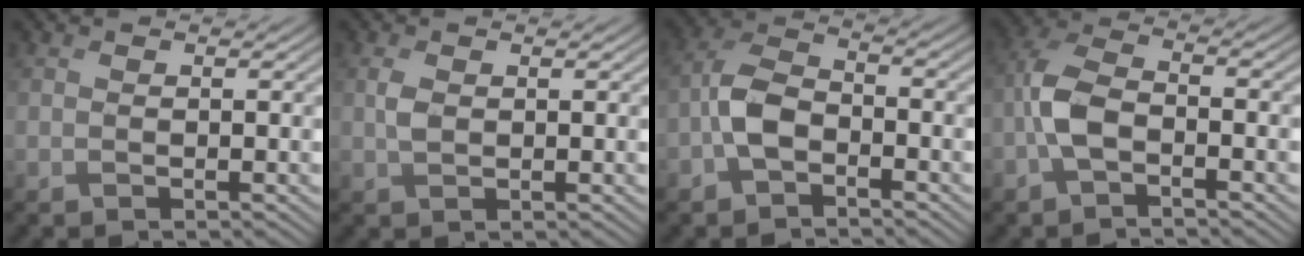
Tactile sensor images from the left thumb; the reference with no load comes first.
{"total": 1.6, "force": [0.9, 0.7, 1.1], "torque": [-0.028, 0.007, 0.019]}
{"total": 4.6, "force": [-2.0, 2.5, 3.3], "torque": [-0.064, 0.013, -0.055]}
{"total": 5.2, "force": [-1.8, 2.4, 4.3], "torque": [-0.096, 0.012, -0.049]}